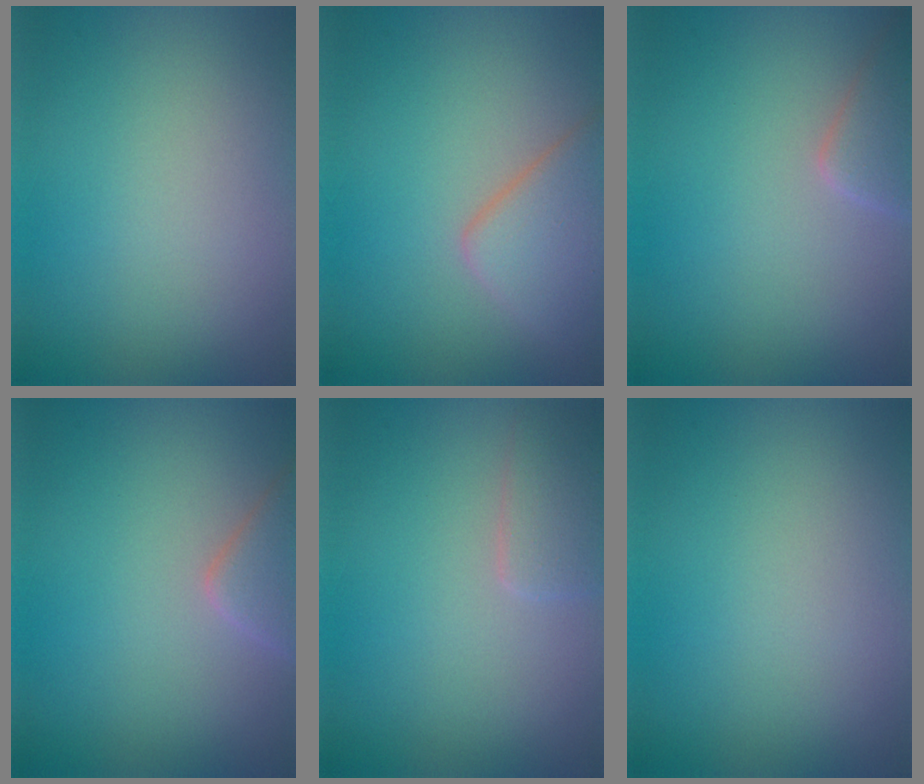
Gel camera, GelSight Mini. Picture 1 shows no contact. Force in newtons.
{"total": 4.2, "press": 4.2, "slide": 0.2}
{"total": 2.5, "press": 2.5, "slide": 0.3}
{"total": 2.8, "press": 2.8, "slide": 0.2}
{"total": 2.1, "press": 2.1, "slide": 0.1}
{"total": 0.0}